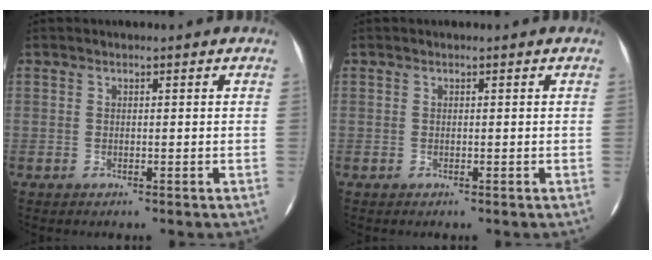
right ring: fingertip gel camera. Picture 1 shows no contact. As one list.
[{"total": 0.0}]